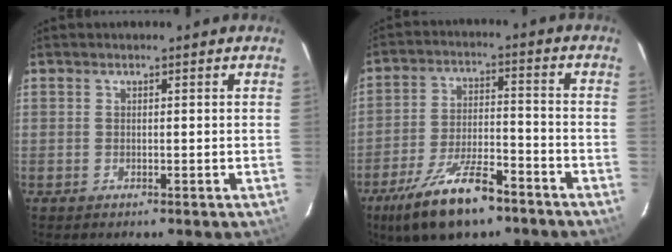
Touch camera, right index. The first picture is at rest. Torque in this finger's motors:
{"motor_torque": [1.11, -1.02, 0.85, 0.18]}